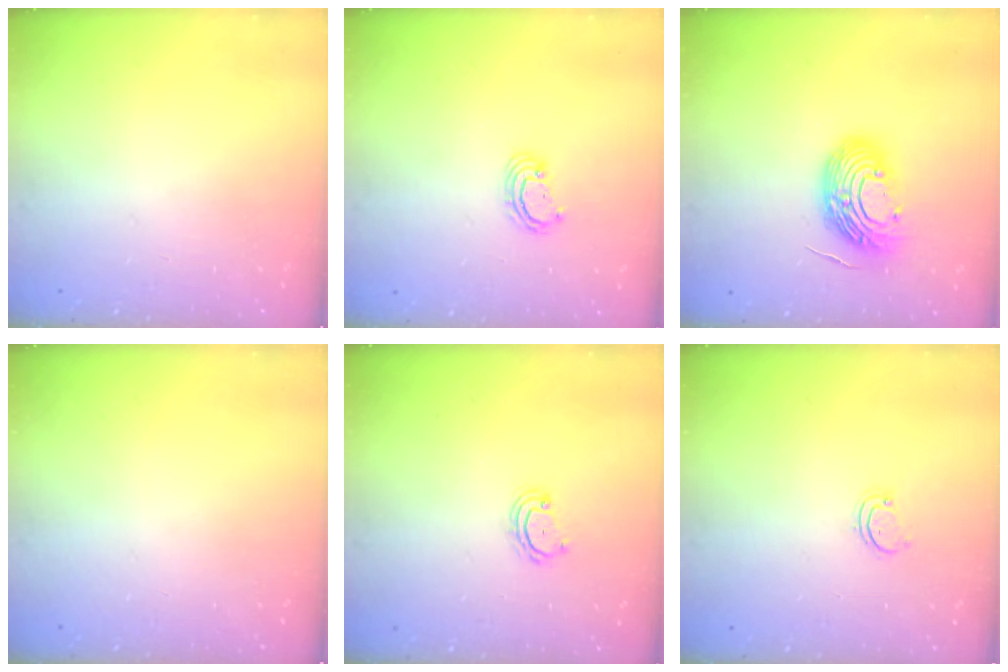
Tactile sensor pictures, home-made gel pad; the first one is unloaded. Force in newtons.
{"total": 2.9, "press": 2.9, "slide": 0.3}
{"total": 13.6, "press": 13.4, "slide": 2.2}
{"total": 0.0}
{"total": 4.1, "press": 4.1, "slide": 0.6}
{"total": 1.7, "press": 1.7, "slide": 0.3}